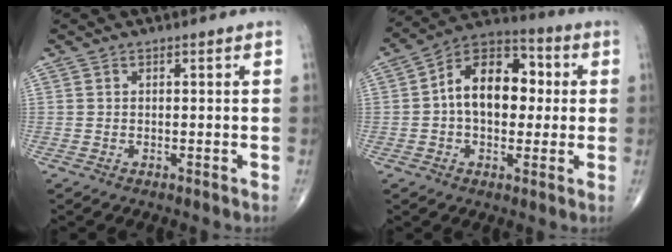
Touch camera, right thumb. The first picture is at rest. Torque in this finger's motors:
{"motor_torque": [0.29, 0.69, 0.75, -0.03, 0.13]}